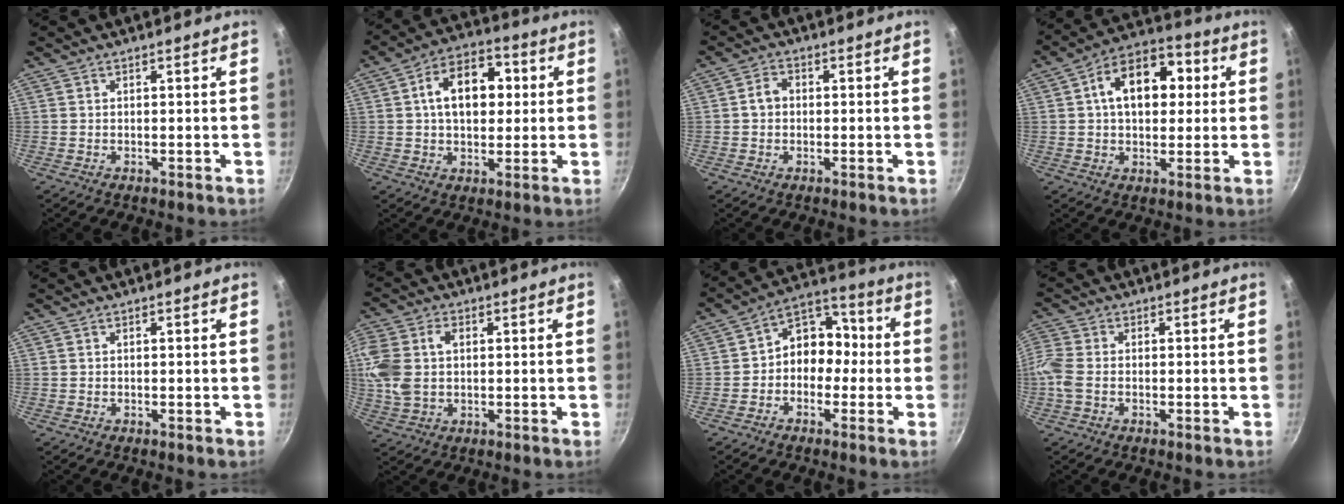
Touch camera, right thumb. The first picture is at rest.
{"total": 12.9, "force": [2.2, 8.3, 9.6], "torque": [-0.120, 0.015, 0.026]}
{"total": 3.2, "force": [0.0, 2.5, 1.9], "torque": [-0.030, 0.013, -0.006]}
{"total": 14.5, "force": [2.8, 9.2, 10.9], "torque": [-0.137, 0.022, 0.034]}
{"total": 0.0}
{"total": 13.2, "force": [1.6, 9.1, 9.4], "torque": [-0.236, 0.014, 0.034]}
{"total": 10.2, "force": [-0.8, 7.7, 6.6], "torque": [-0.056, 0.046, -0.031]}
{"total": 5.6, "force": [-1.0, 3.6, 4.1], "torque": [-0.119, 0.010, -0.027]}